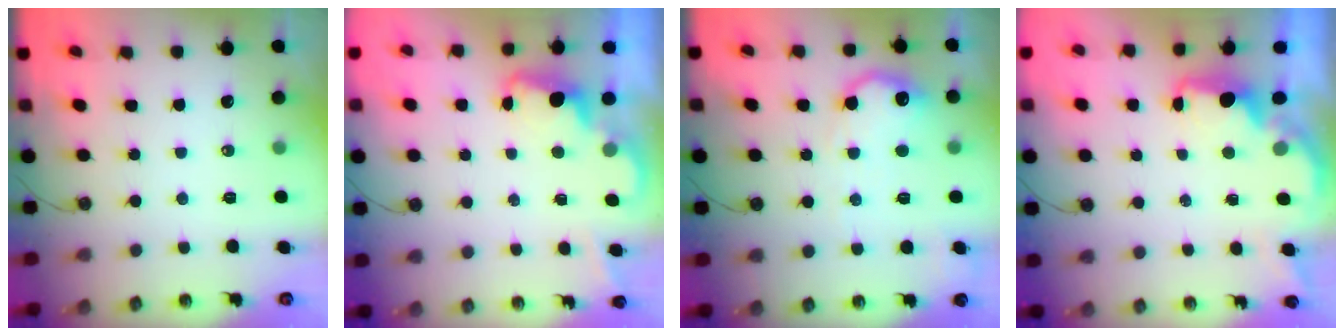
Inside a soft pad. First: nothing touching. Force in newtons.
{"total": 2.4, "press": 2.4, "slide": 0.5}
{"total": 12.6, "press": 12.6, "slide": 0.7}
{"total": 2.1, "press": 2.0, "slide": 0.8}